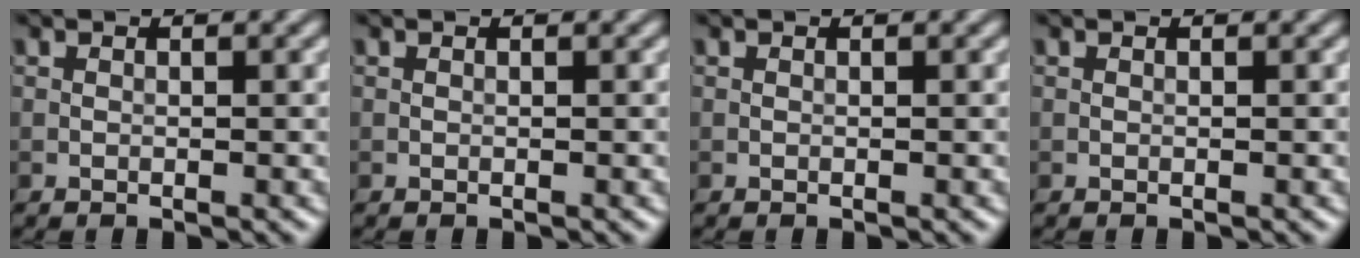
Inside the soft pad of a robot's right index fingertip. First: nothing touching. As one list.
[{"total": 0.0}, {"total": 0.0}, {"total": 0.0}]